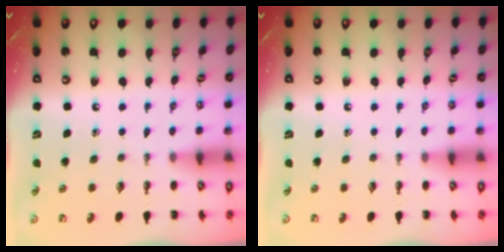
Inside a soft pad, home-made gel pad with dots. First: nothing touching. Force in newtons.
{"total": 0.0}